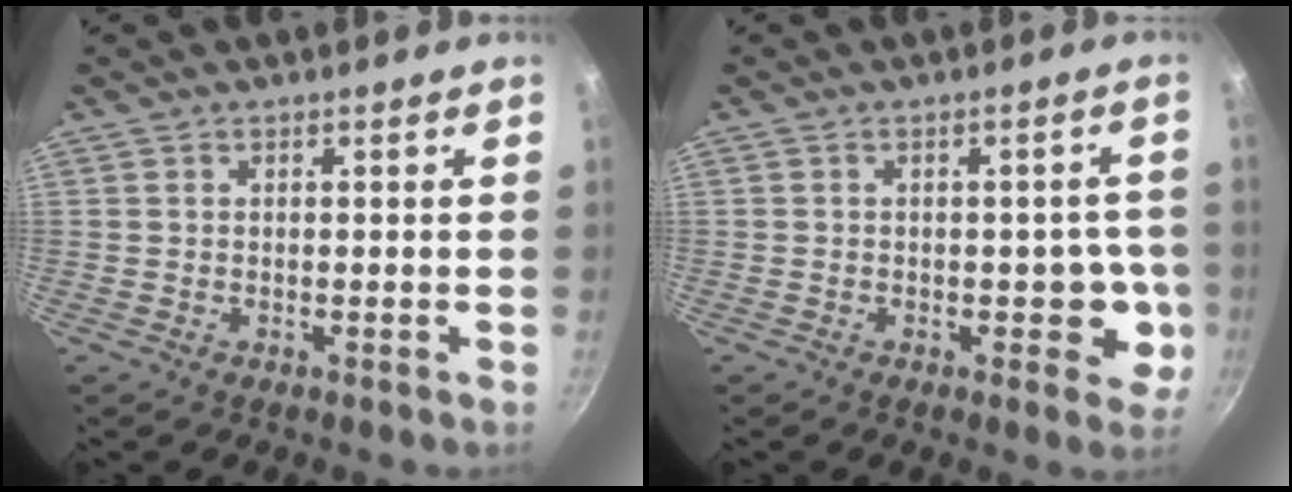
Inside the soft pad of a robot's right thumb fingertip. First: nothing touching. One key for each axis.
{"total": 6.6, "fx": -1.5, "fy": 4.0, "fz": 5.1, "tx": -0.008, "ty": 0.009, "tz": -0.020}